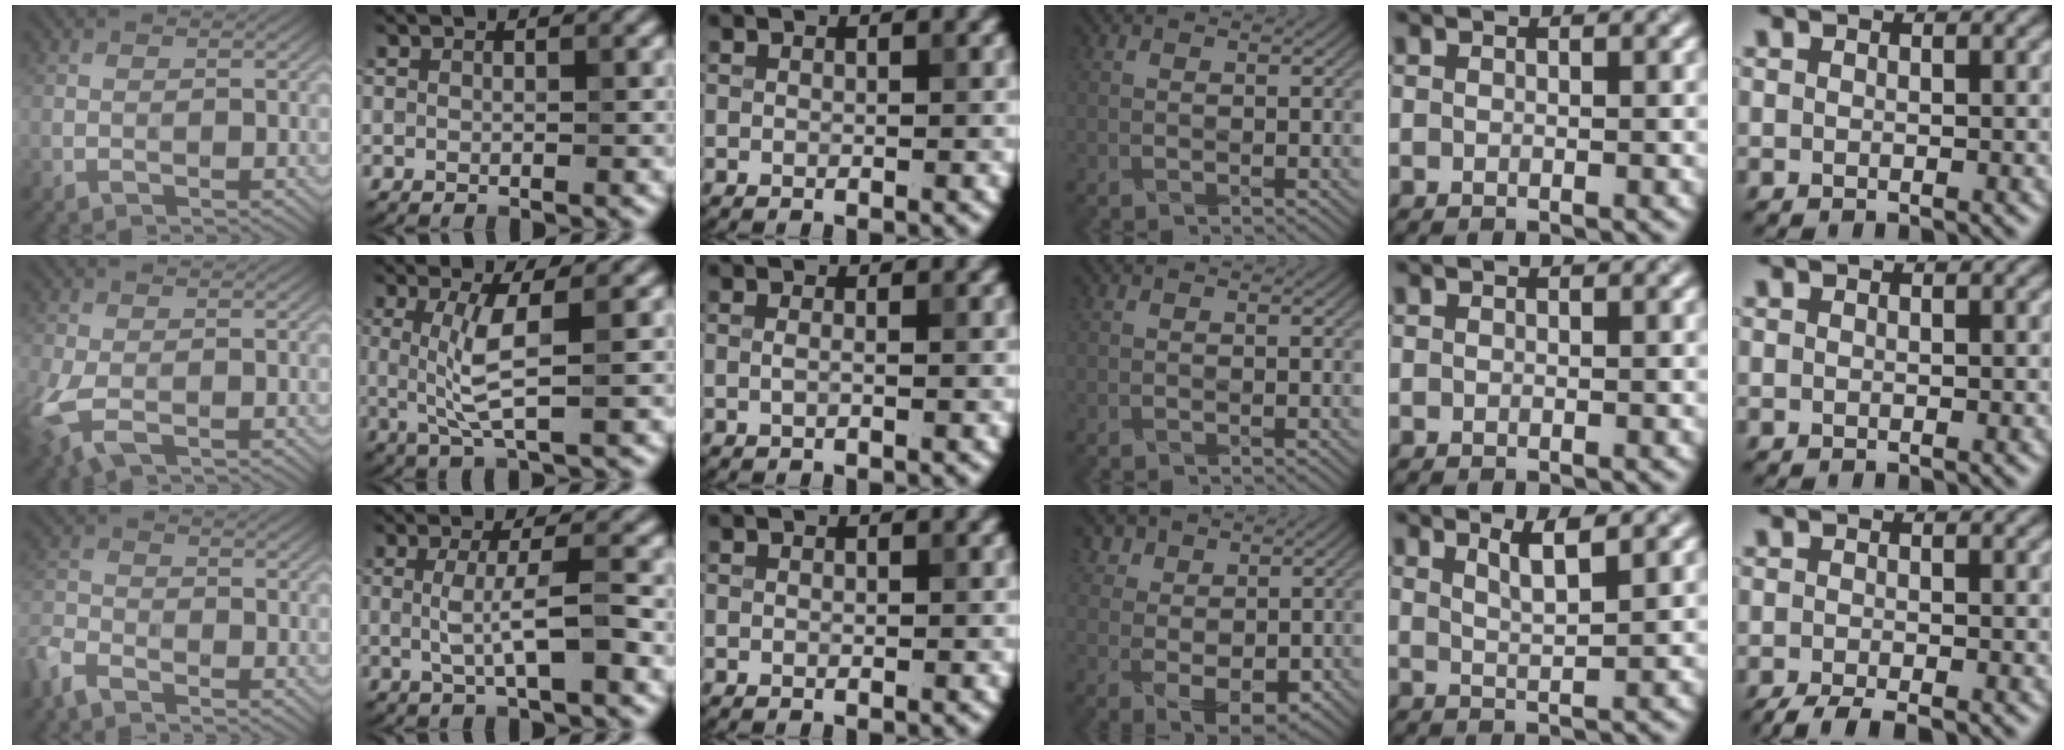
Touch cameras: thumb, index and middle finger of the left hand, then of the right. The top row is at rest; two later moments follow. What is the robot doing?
{"motion": "wrap", "object": "bandage"}